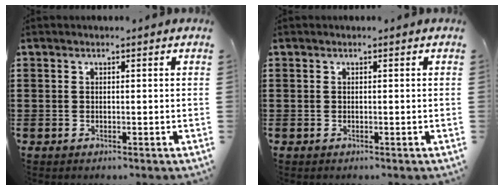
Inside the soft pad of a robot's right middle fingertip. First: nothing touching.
{"total": 0.0}